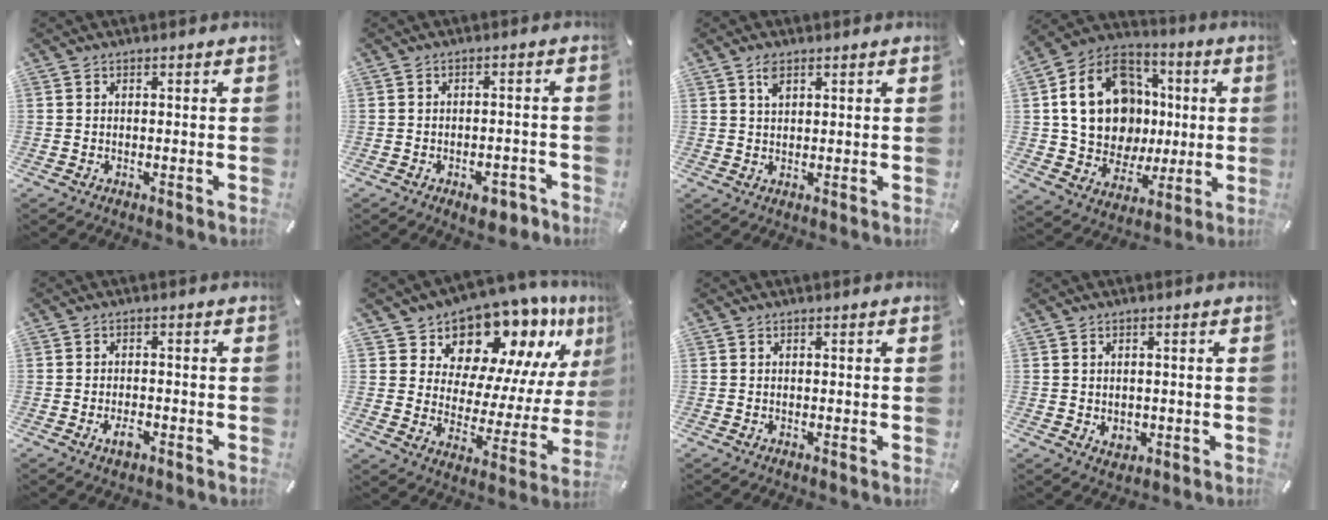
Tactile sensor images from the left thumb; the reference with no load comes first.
{"total": 5.1, "force": [-3.2, 2.6, 3.0], "torque": [-0.040, 0.023, -0.054]}
{"total": 2.6, "force": [1.5, 1.2, 1.7], "torque": [-0.030, -0.002, 0.025]}
{"total": 21.3, "force": [2.0, 17.6, 11.8], "torque": [-0.212, 0.005, 0.047]}
{"total": 3.2, "force": [-1.6, 1.6, 2.3], "torque": [-0.052, 0.002, -0.031]}
{"total": 13.7, "force": [12.0, 6.3, 2.3], "torque": [-0.037, -0.130, 0.202]}
{"total": 0.0}
{"total": 2.6, "force": [-0.1, 2.5, 0.9], "torque": [-0.008, -0.001, -0.002]}